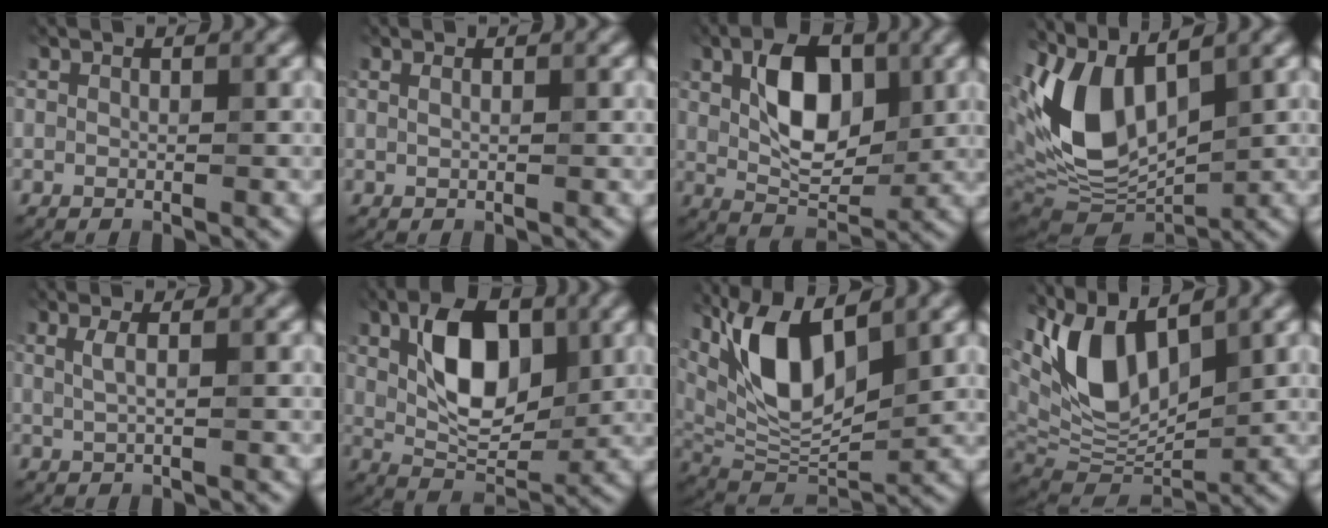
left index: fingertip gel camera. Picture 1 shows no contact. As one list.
[{"total": 0.7, "force": [0.4, 0.3, 0.5], "torque": [-0.009, -0.002, 0.005]}, {"total": 7.2, "force": [1.5, 4.1, 5.8], "torque": [-0.093, 0.002, 0.025]}, {"total": 9.9, "force": [2.2, 5.6, 7.8], "torque": [-0.173, -0.009, 0.040]}, {"total": 1.5, "force": [0.4, 0.5, 1.4], "torque": [-0.025, -0.001, 0.007]}, {"total": 8.1, "force": [1.8, 4.4, 6.5], "torque": [-0.105, 0.002, 0.031]}, {"total": 9.6, "force": [4.0, 4.0, 7.8], "torque": [-0.151, -0.006, 0.074]}, {"total": 10.2, "force": [4.2, 5.0, 7.7], "torque": [-0.164, 0.002, 0.077]}]